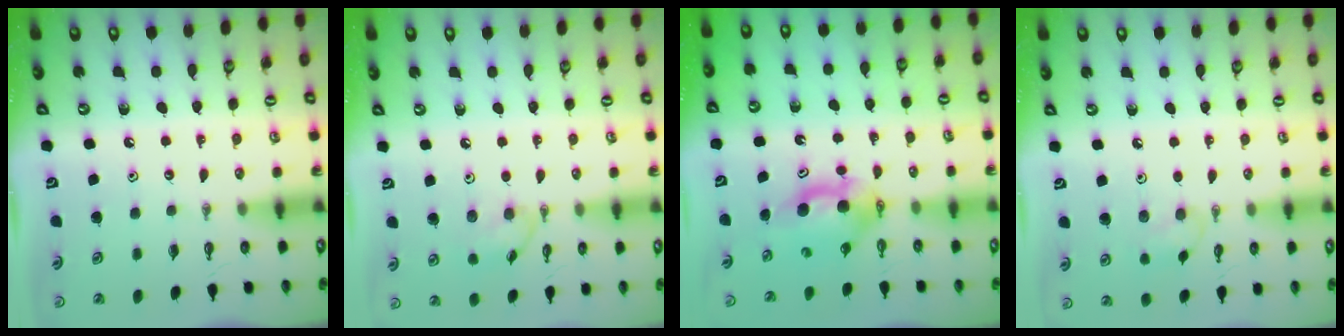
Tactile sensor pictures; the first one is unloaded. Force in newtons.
{"total": 8.2, "press": 8.1, "slide": 0.6}
{"total": 5.9, "press": 5.8, "slide": 1.2}
{"total": 6.7, "press": 5.9, "slide": 3.2}